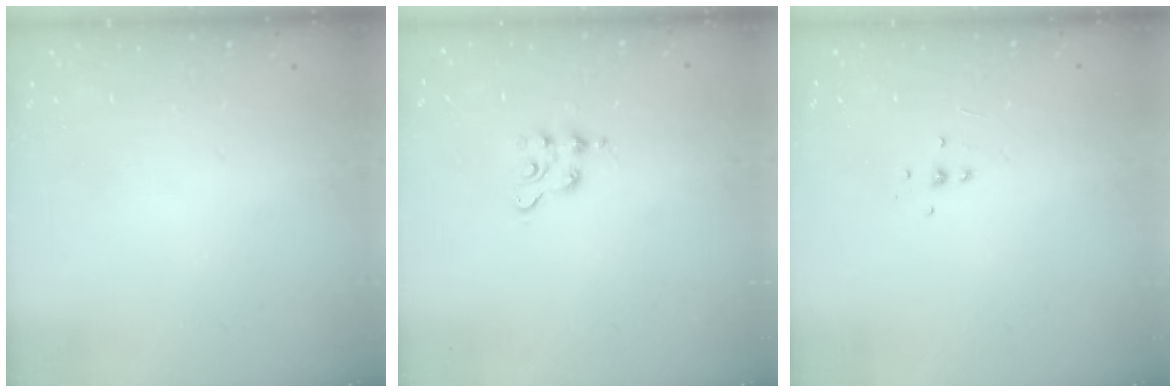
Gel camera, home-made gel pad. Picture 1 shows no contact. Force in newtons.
{"total": 3.0, "press": 3.0, "slide": 0.4}
{"total": 3.2, "press": 3.2, "slide": 0.3}